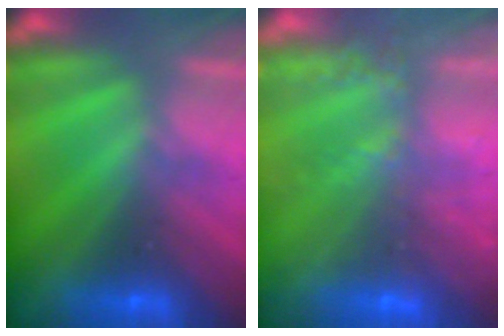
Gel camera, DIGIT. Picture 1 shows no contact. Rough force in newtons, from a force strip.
{"total": 9.6}